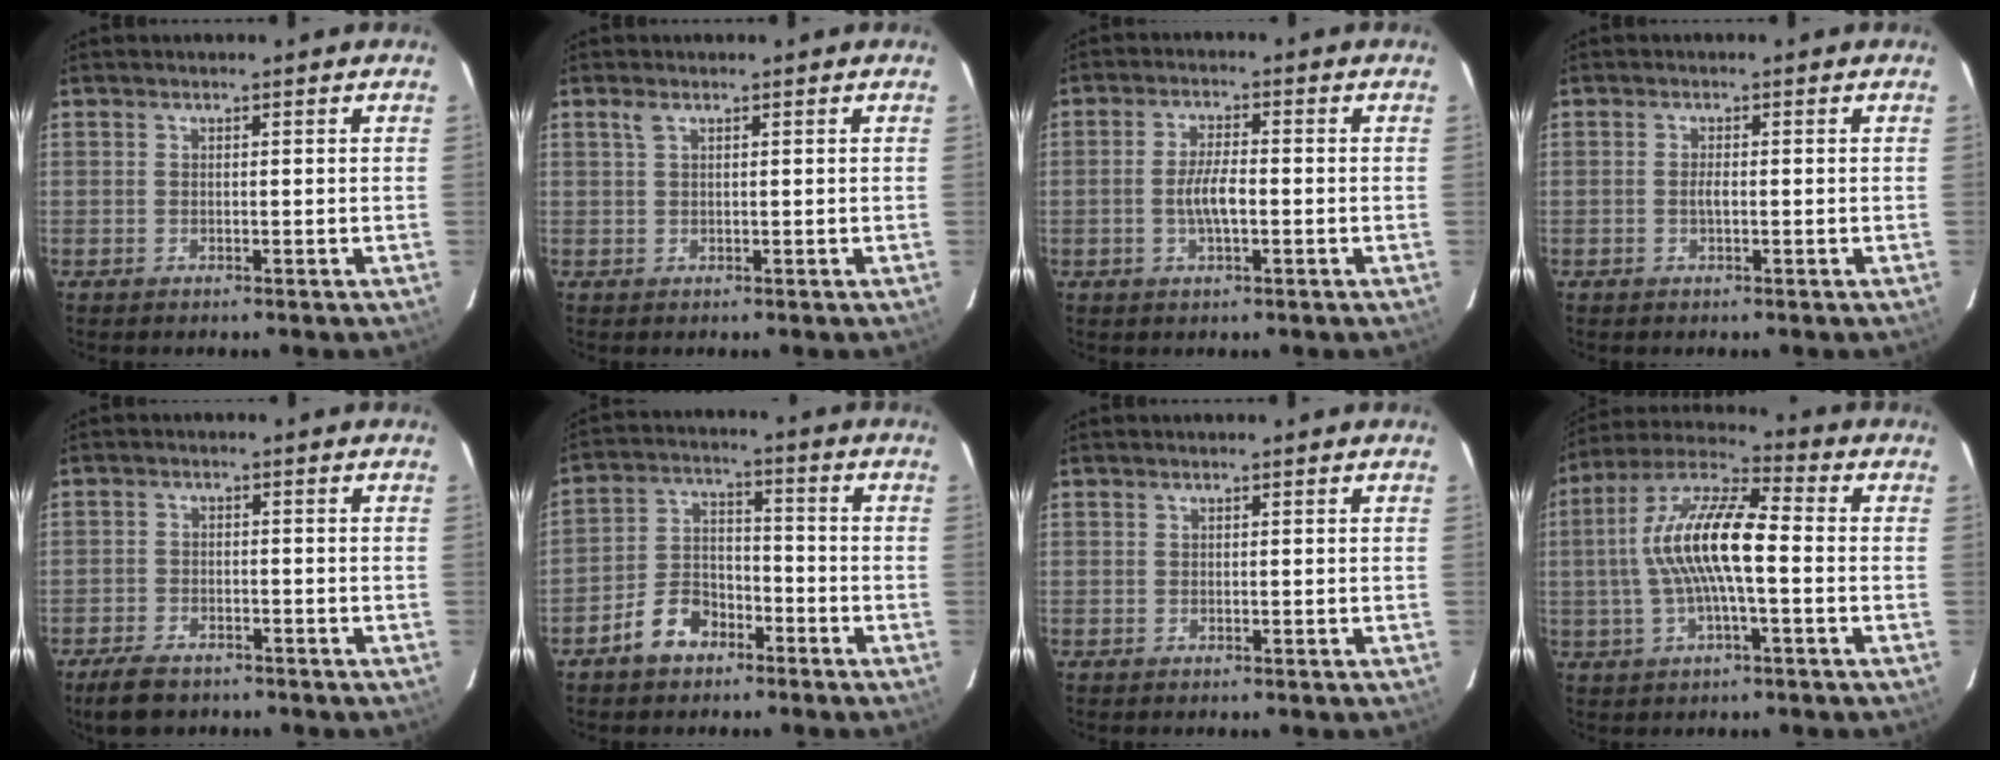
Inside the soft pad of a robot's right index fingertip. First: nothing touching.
{"total": 1.2, "force": [0.7, 0.3, 0.9], "torque": [-0.019, 0.005, 0.014]}
{"total": 5.0, "force": [-1.1, 1.4, 4.7], "torque": [-0.092, 0.002, -0.019]}
{"total": 1.3, "force": [-0.2, 0.3, 1.2], "torque": [-0.025, 0.001, -0.006]}
{"total": 6.6, "force": [-5.1, 3.0, 2.8], "torque": [-0.078, -0.002, -0.088]}
{"total": 8.4, "force": [-5.4, 5.2, 3.7], "torque": [-0.080, 0.025, -0.090]}
{"total": 0.0}
{"total": 14.2, "force": [-0.7, 3.7, 13.6], "torque": [-0.264, 0.017, -0.022]}